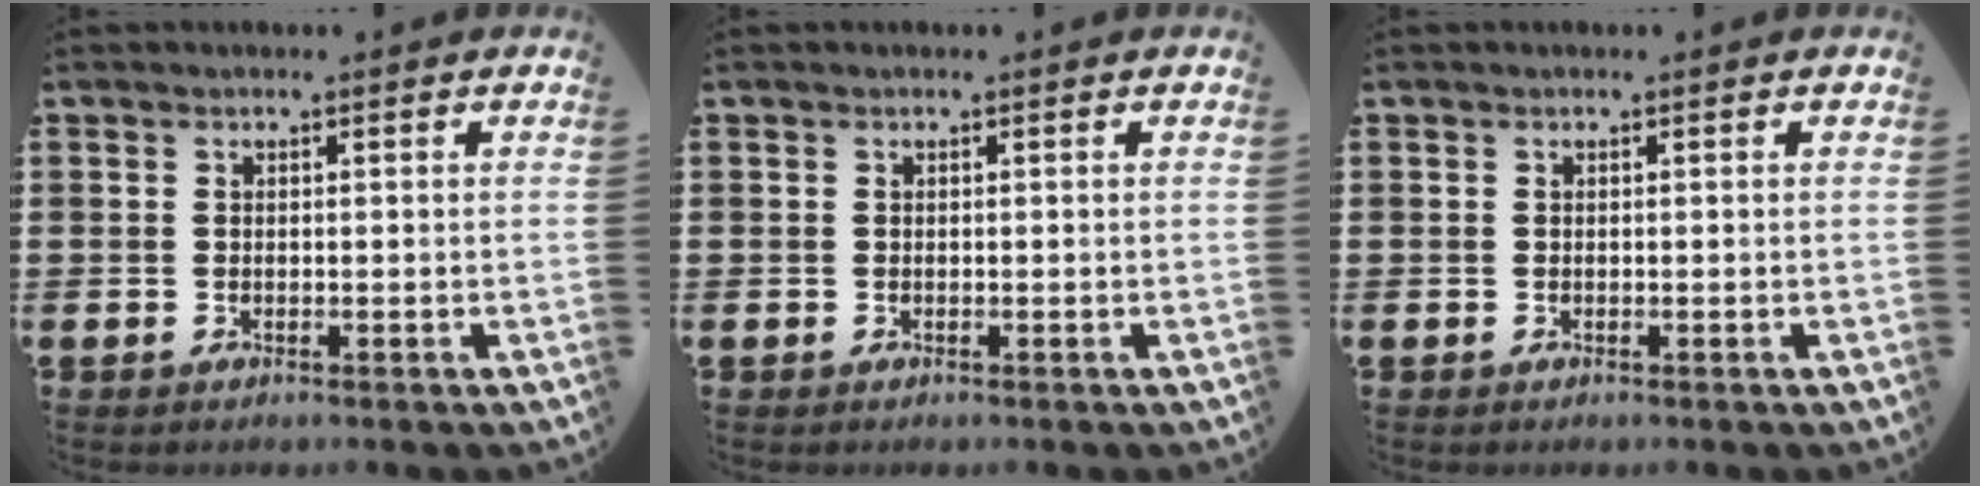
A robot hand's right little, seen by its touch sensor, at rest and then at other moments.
{"total": 0.0}
{"total": 0.0}